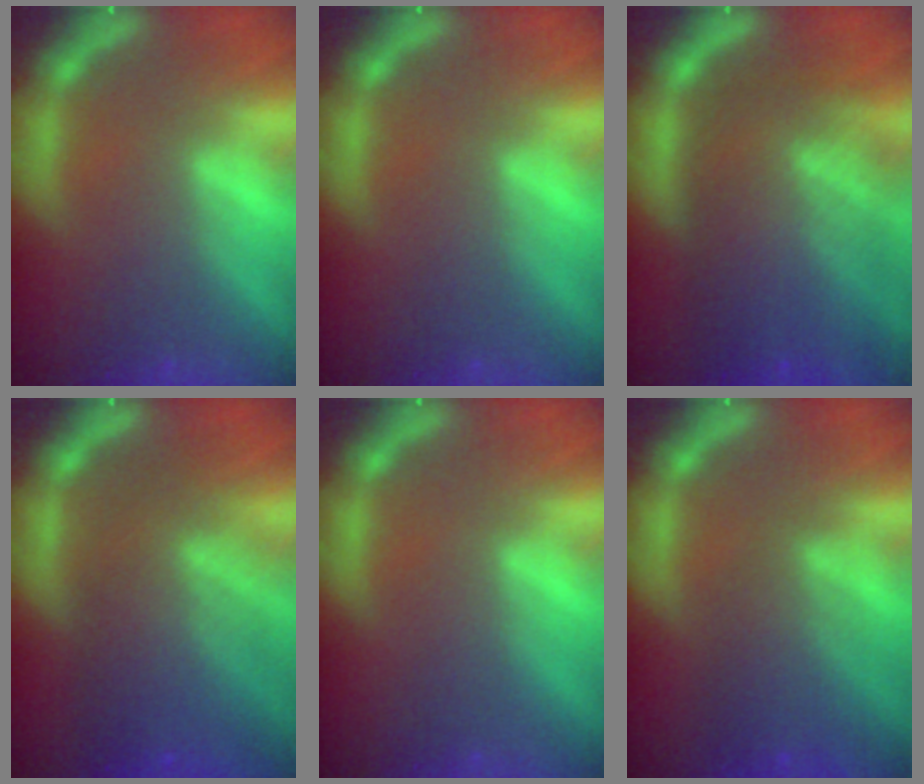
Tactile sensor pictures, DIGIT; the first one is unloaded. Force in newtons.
{"total": 0.0}
{"total": 10.1}
{"total": 8.0}
{"total": 0.0}
{"total": 4.1}